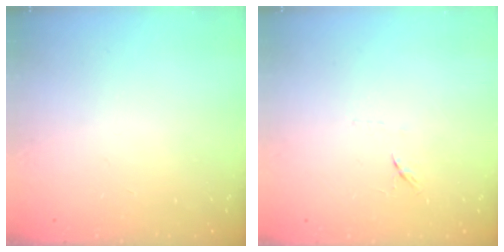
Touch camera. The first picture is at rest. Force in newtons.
{"total": 6.2, "press": 6.1, "slide": 0.9}